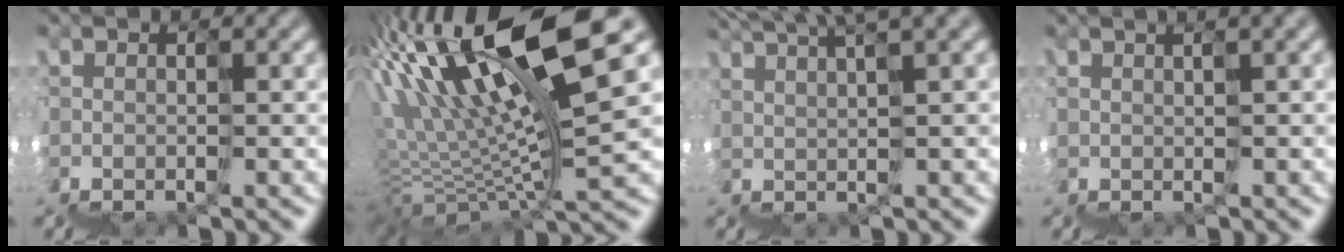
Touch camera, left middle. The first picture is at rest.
{"total": 10.9, "force": [5.7, 1.8, 9.1], "torque": [-0.177, 0.038, 0.102]}
{"total": 6.8, "force": [6.2, 0.0, 2.8], "torque": [-0.019, 0.052, 0.097]}
{"total": 3.2, "force": [2.6, 0.5, 1.7], "torque": [0.000, 0.031, 0.050]}